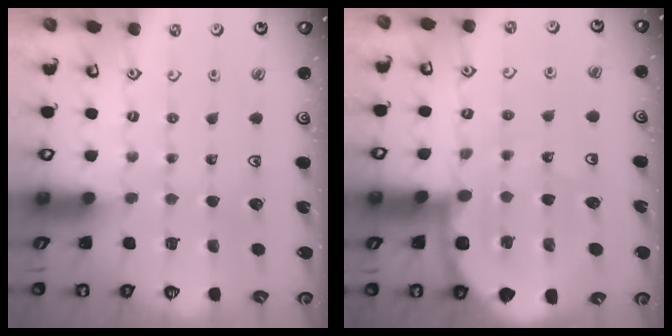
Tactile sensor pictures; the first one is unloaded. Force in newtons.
{"total": 10.1, "press": 10.1, "slide": 1.3}